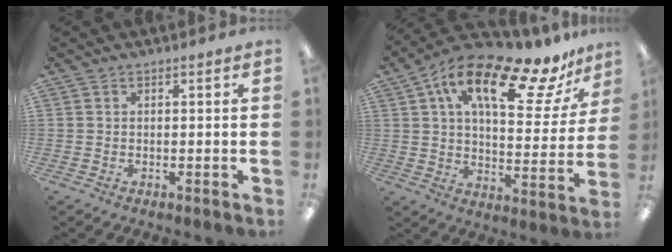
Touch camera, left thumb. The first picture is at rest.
{"total": 20.9, "force": [12.7, 7.7, 14.7], "torque": [-0.244, -0.058, 0.208]}